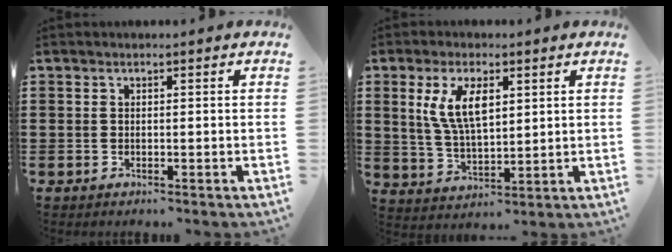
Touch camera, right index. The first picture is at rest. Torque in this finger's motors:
{"motor_torque": [0.90, 0.19, 0.40, 0.21]}